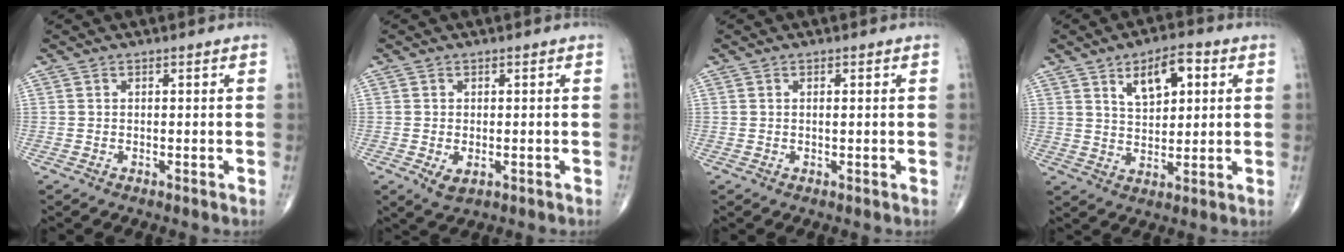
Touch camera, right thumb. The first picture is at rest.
{"total": 3.0, "force": [-0.8, 1.8, 2.2], "torque": [-0.038, -0.005, -0.007]}
{"total": 0.7, "force": [0.1, 0.1, 0.7], "torque": [-0.015, 0.004, 0.002]}
{"total": 8.8, "force": [3.6, 4.4, 6.8], "torque": [-0.083, -0.011, 0.057]}